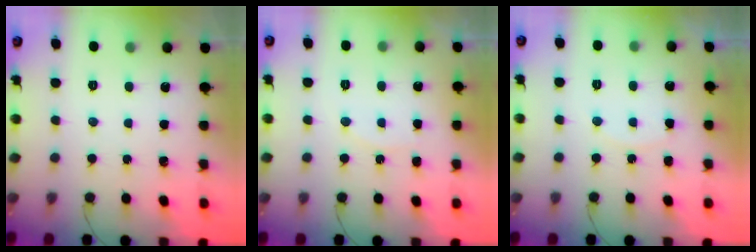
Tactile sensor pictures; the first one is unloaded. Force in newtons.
{"total": 6.5, "press": 6.2, "slide": 2.1}
{"total": 5.9, "press": 5.9, "slide": 0.4}